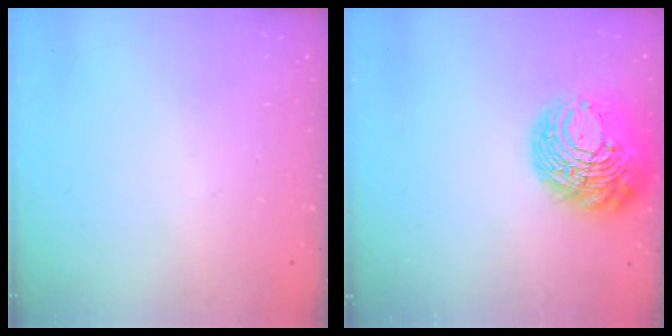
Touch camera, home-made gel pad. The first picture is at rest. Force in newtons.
{"total": 16.9, "press": 16.8, "slide": 1.7}